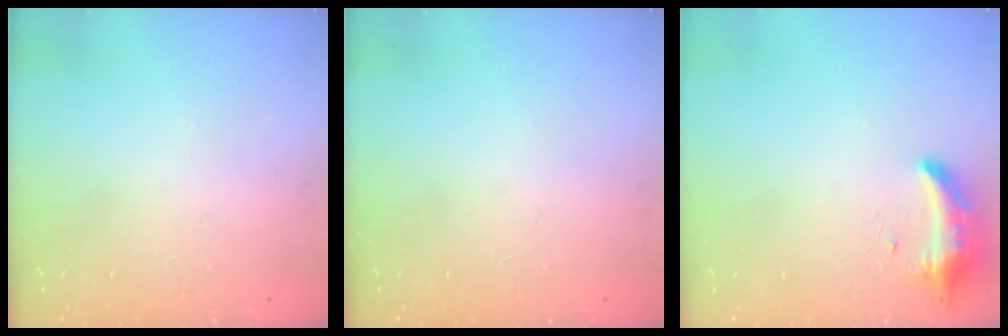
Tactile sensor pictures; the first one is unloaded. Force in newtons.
{"total": 0.0}
{"total": 8.6, "press": 8.6, "slide": 1.1}